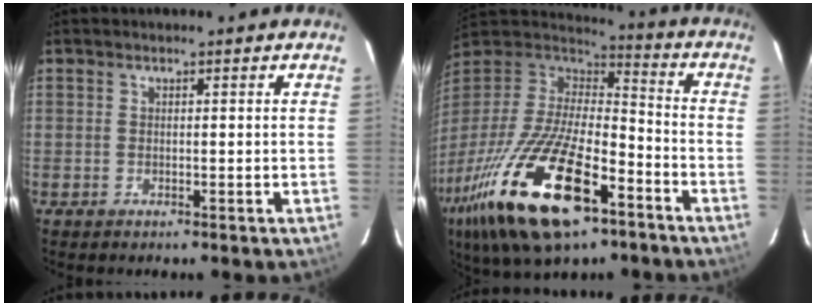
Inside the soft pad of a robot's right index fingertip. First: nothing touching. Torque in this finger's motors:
{"motor_torque": [1.83, -0.31, 1.05, 0.21]}